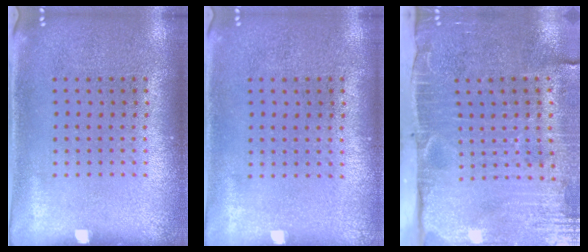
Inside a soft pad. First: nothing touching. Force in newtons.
{"total": 0.0}
{"total": 4.7, "press": 3.8, "slide": 2.7}